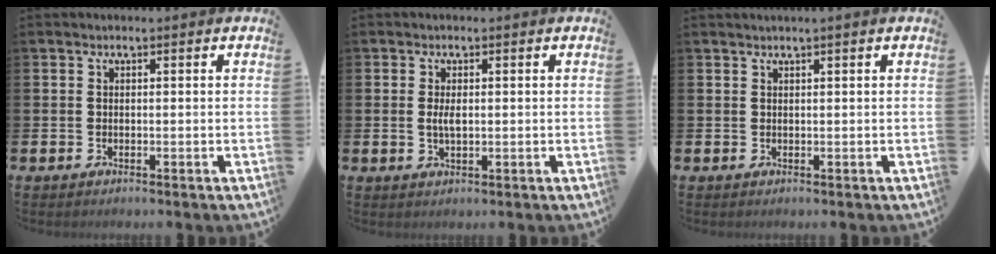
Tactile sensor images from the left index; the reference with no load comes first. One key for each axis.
{"total": 2.1, "fx": 0.2, "fy": 0.9, "fz": 1.9, "tx": -0.029, "ty": 0.000, "tz": 0.000}
{"total": 0.6, "fx": 0.4, "fy": -0.3, "fz": 0.3, "tx": -0.008, "ty": 0.001, "tz": 0.009}